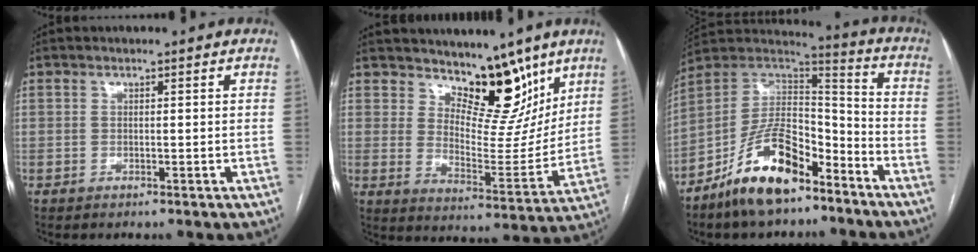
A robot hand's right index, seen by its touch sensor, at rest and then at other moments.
{"total": 12.1, "force": [8.9, 5.1, 6.4], "torque": [-0.077, -0.014, 0.149]}
{"total": 15.1, "force": [-10.2, 7.0, 8.8], "torque": [-0.152, 0.033, -0.182]}